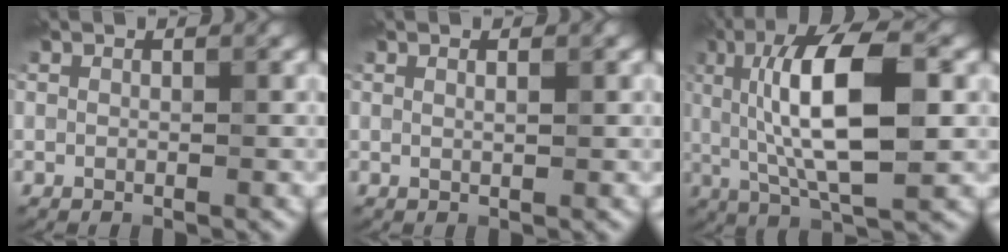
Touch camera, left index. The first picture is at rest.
{"total": 0.6, "force": [0.4, 0.2, 0.5], "torque": [-0.004, -0.004, 0.006]}
{"total": 10.5, "force": [1.1, 3.3, 9.9], "torque": [-0.164, 0.011, 0.017]}